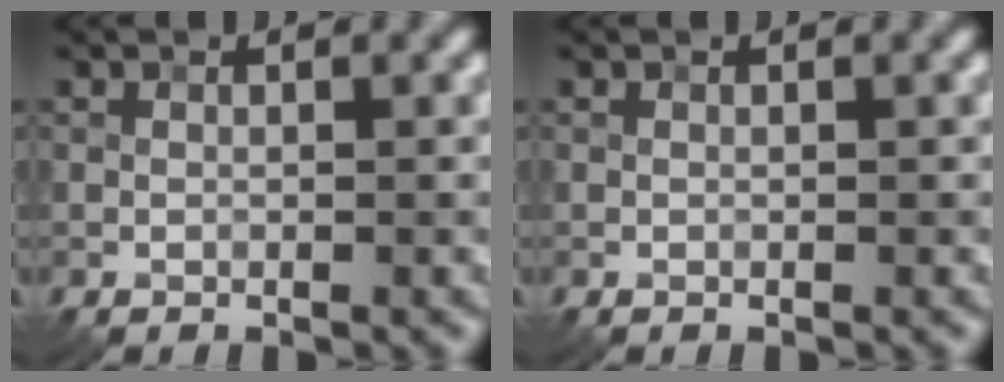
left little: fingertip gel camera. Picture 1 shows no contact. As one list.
[{"total": 0.0}]